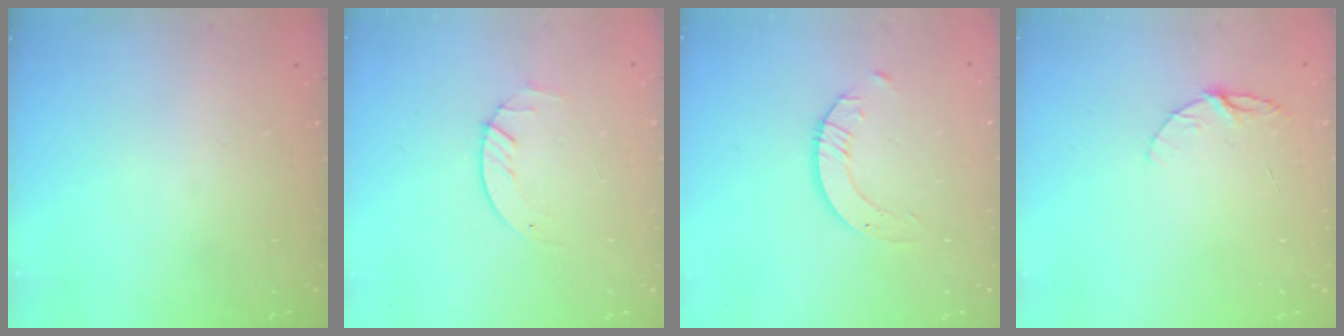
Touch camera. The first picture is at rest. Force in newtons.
{"total": 1.4, "press": 1.4, "slide": 0.2}
{"total": 2.3, "press": 2.3, "slide": 0.2}
{"total": 6.0, "press": 6.0, "slide": 0.6}